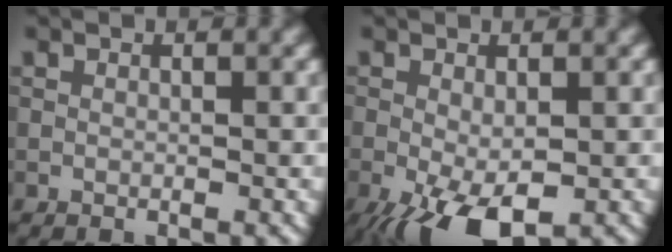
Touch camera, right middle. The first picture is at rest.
{"total": 6.5, "force": [-2.9, 2.6, 5.1], "torque": [-0.106, -0.017, -0.047]}